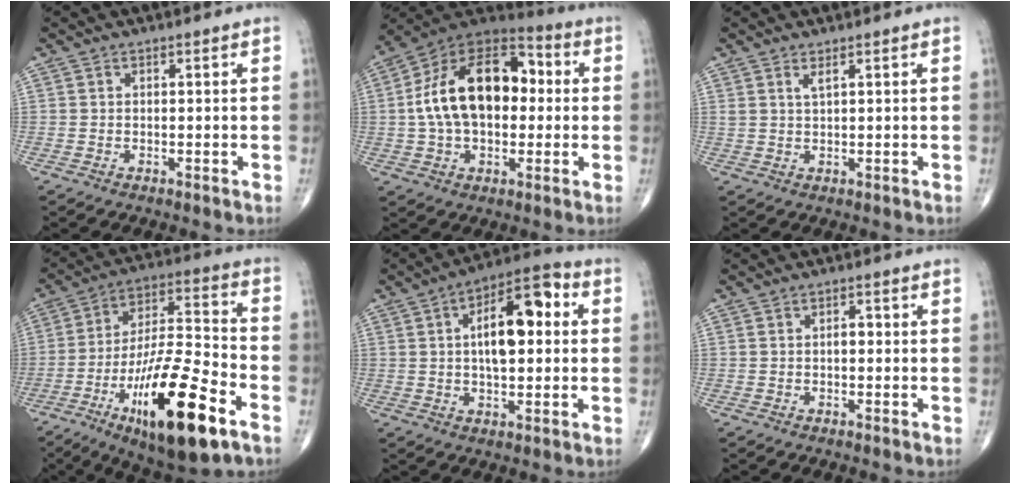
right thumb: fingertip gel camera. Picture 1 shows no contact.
{"total": 21.0, "force": [1.4, 12.8, 16.5], "torque": [-0.263, 0.034, 0.018]}
{"total": 1.6, "force": [1.0, 0.2, 1.2], "torque": [-0.026, -0.008, 0.024]}
{"total": 23.7, "force": [-11.0, 6.5, 19.9], "torque": [-0.353, 0.045, -0.181]}
{"total": 14.7, "force": [2.4, 6.7, 12.9], "torque": [-0.181, 0.021, 0.031]}
{"total": 1.4, "force": [-0.1, 0.8, 1.1], "torque": [-0.012, 0.002, -0.005]}